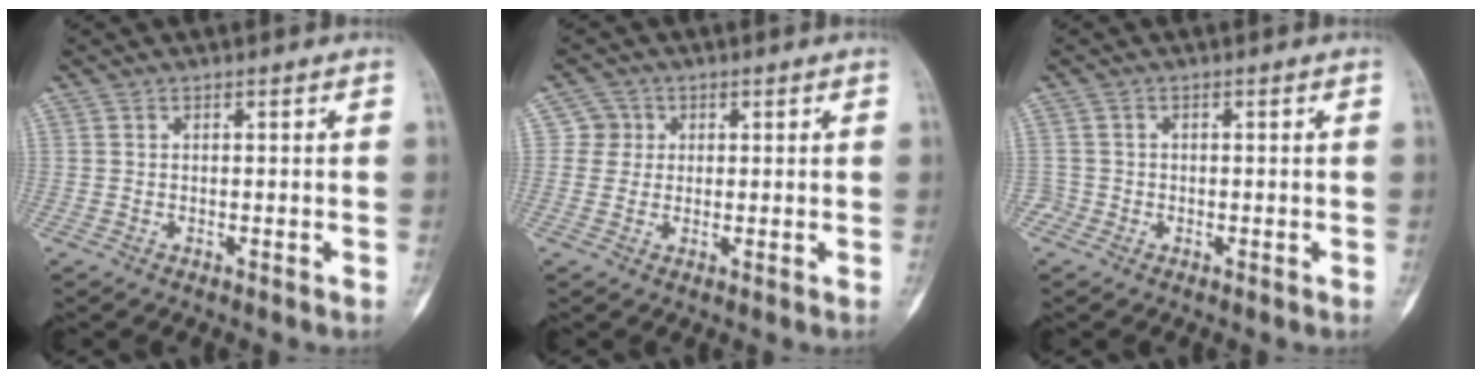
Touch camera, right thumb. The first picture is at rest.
{"total": 3.2, "force": [0.7, 3.2, 0.0], "torque": [0.027, 0.005, 0.004]}
{"total": 1.7, "force": [-0.7, 1.5, -0.3], "torque": [0.019, 0.009, -0.021]}